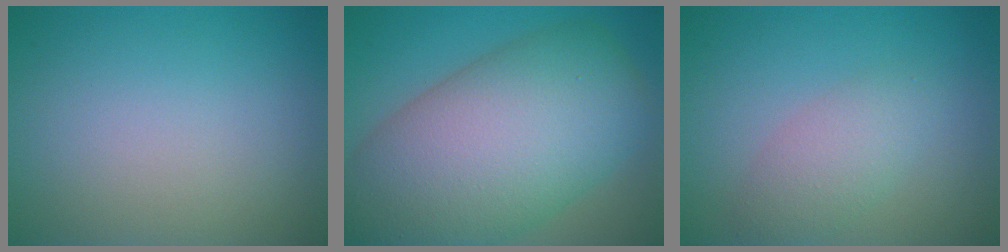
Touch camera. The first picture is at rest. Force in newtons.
{"total": 15.1, "press": 15.1, "slide": 0.6}
{"total": 2.9, "press": 2.9, "slide": 0.2}